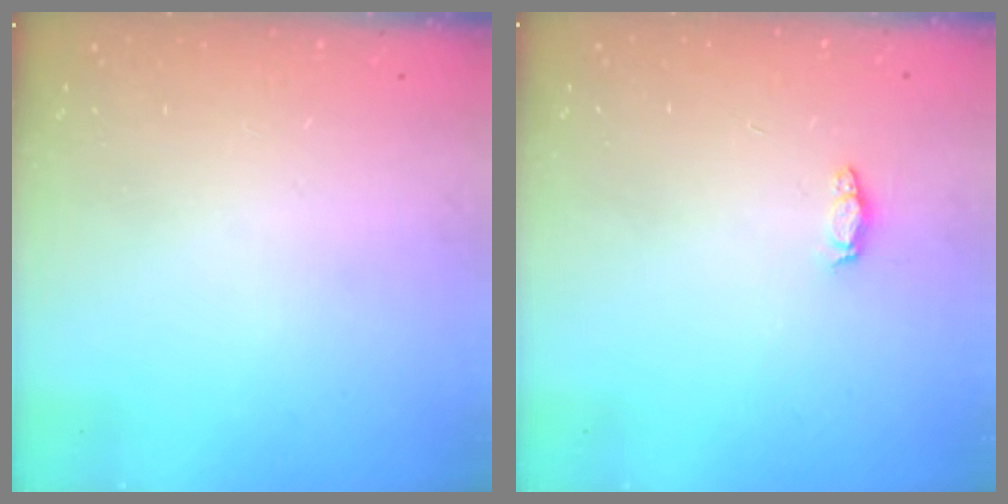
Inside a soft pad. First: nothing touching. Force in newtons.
{"total": 3.0, "press": 2.9, "slide": 0.4}